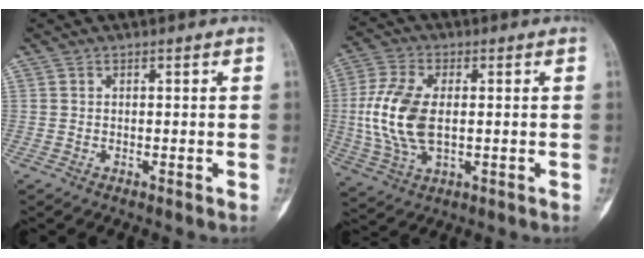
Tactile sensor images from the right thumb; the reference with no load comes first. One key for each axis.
{"total": 12.9, "fx": 0.3, "fy": 7.1, "fz": 10.8, "tx": -0.232, "ty": 0.000, "tz": 0.009}